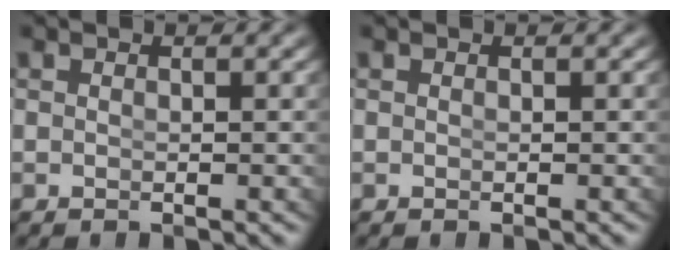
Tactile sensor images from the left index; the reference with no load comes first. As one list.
[{"total": 0.0}]